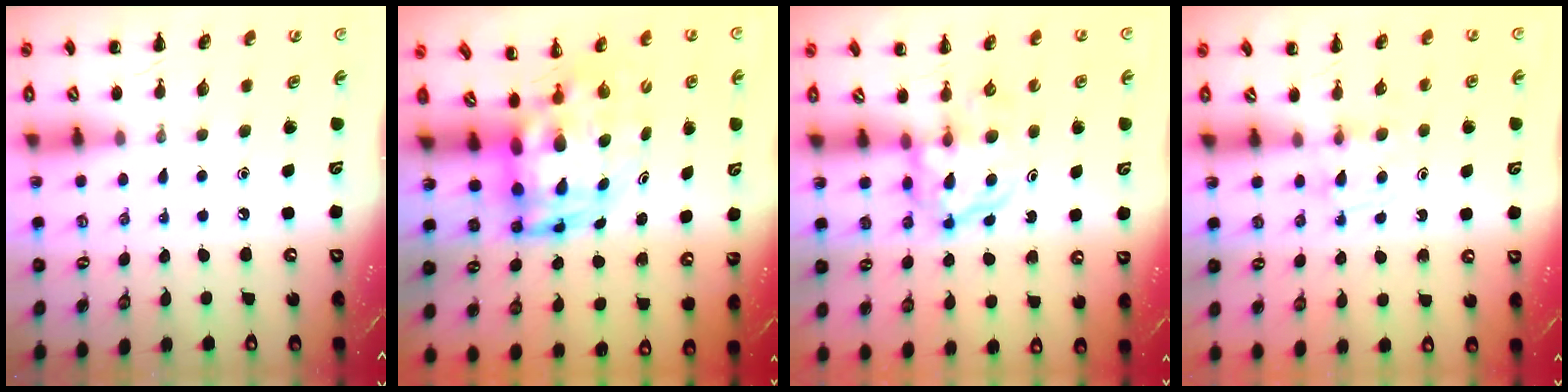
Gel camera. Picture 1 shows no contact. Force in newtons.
{"total": 5.8, "press": 5.6, "slide": 1.4}
{"total": 3.8, "press": 3.8, "slide": 0.5}
{"total": 3.8, "press": 3.6, "slide": 1.3}